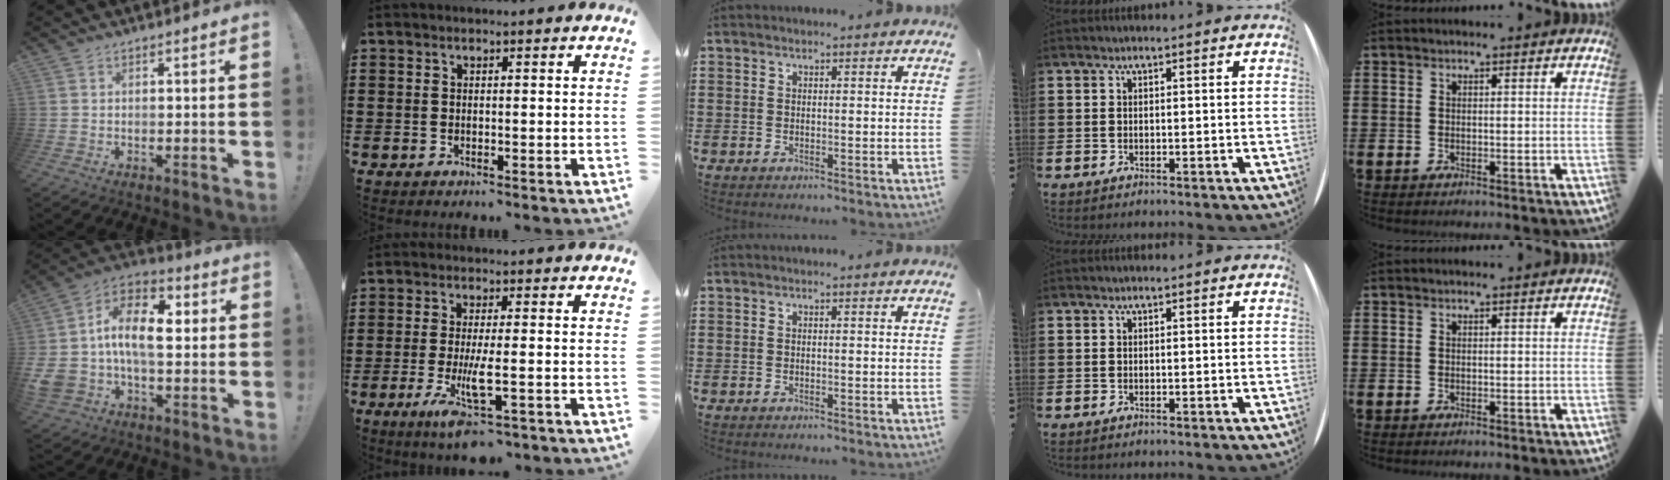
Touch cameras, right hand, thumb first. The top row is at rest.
{"thumb": {"total": 16.3, "force": [0.5, 10.3, 12.7], "torque": [-0.235, 0.015, 0.011]}, "index": {"total": 6.3, "force": [-2.6, 1.1, 5.6], "torque": [-0.128, -0.021, -0.051]}}